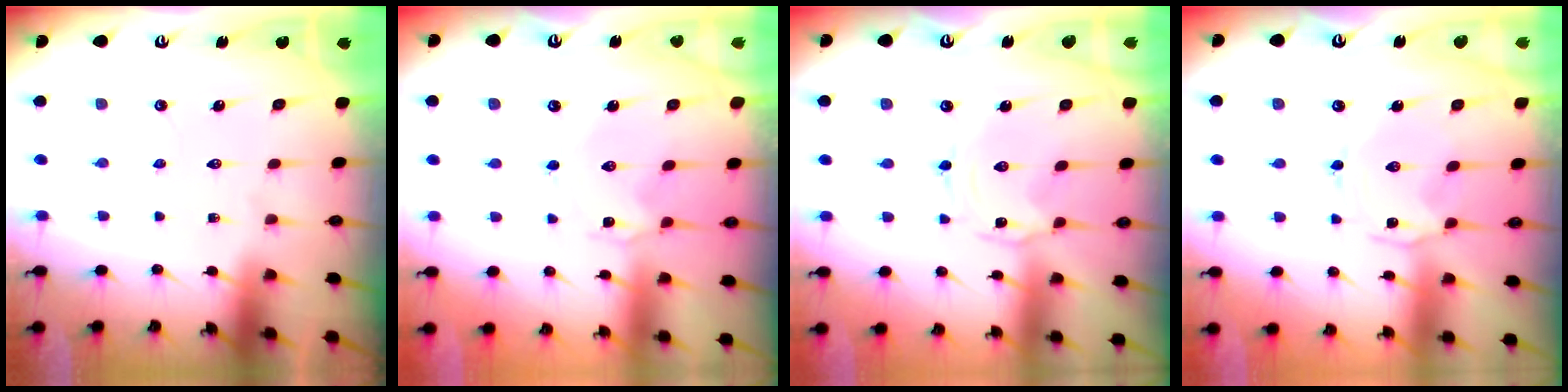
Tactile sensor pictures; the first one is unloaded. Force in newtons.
{"total": 0.9, "press": 0.9, "slide": 0.2}
{"total": 0.0}
{"total": 0.6, "press": 0.4, "slide": 0.4}